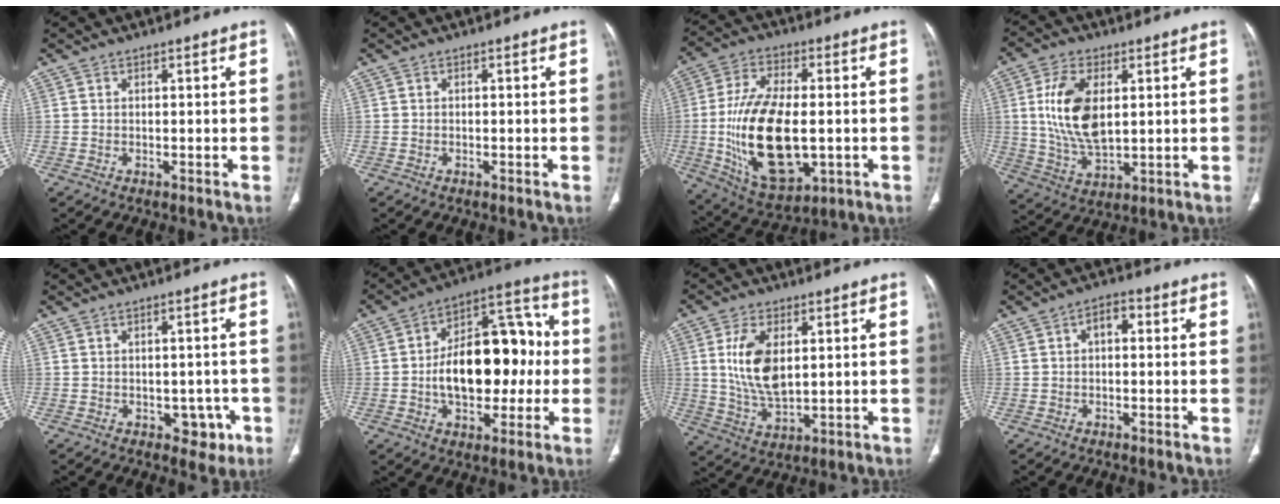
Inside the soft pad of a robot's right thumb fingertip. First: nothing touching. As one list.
[{"total": 0.0}, {"total": 21.1, "force": [-2.1, 10.7, 18.1], "torque": [-0.336, -0.006, -0.020]}, {"total": 13.2, "force": [2.2, 7.1, 10.9], "torque": [-0.209, -0.012, 0.050]}, {"total": 4.8, "force": [-1.8, 3.5, 2.8], "torque": [-0.008, 0.008, -0.017]}, {"total": 21.2, "force": [-1.0, 12.5, 17.1], "torque": [-0.226, 0.041, -0.012]}, {"total": 11.2, "force": [2.2, 6.1, 9.1], "torque": [-0.172, -0.016, 0.050]}, {"total": 3.6, "force": [0.4, 2.2, 2.9], "torque": [-0.036, 0.013, -0.001]}]